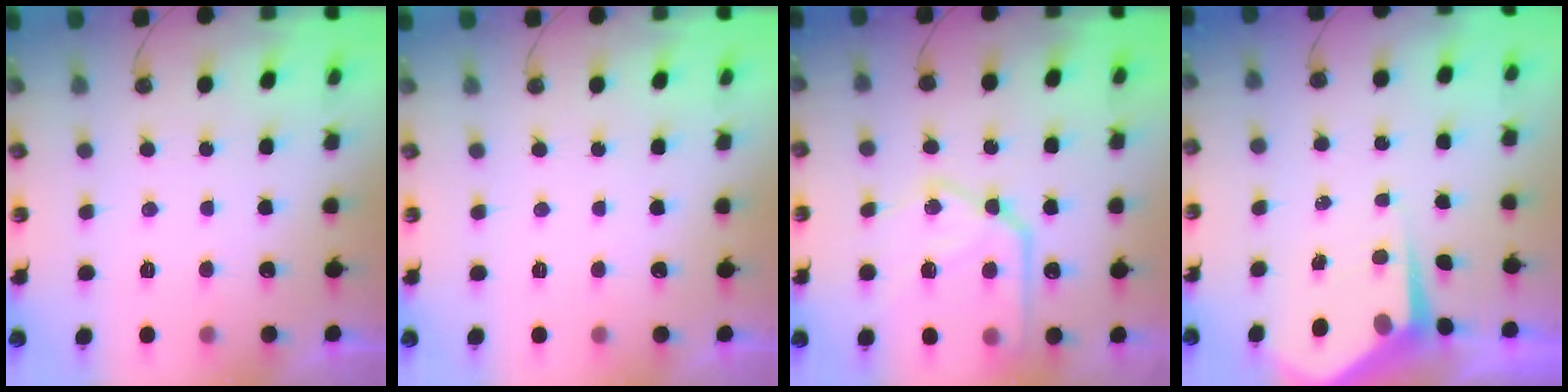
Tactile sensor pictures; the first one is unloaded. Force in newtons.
{"total": 0.0}
{"total": 16.4, "press": 16.4, "slide": 1.6}
{"total": 5.1, "press": 5.1, "slide": 0.5}